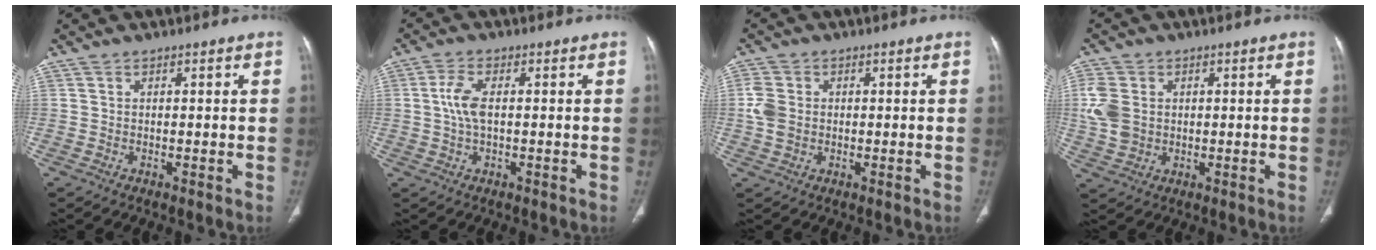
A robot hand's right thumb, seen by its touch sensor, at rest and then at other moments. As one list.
[{"total": 4.7, "force": [0.3, 2.0, 4.2], "torque": [-0.105, 0.005, 0.003]}, {"total": 4.5, "force": [0.0, 3.6, 2.7], "torque": [-0.062, 0.005, -0.001]}, {"total": 7.2, "force": [0.9, 5.7, 4.3], "torque": [-0.090, 0.000, 0.020]}]